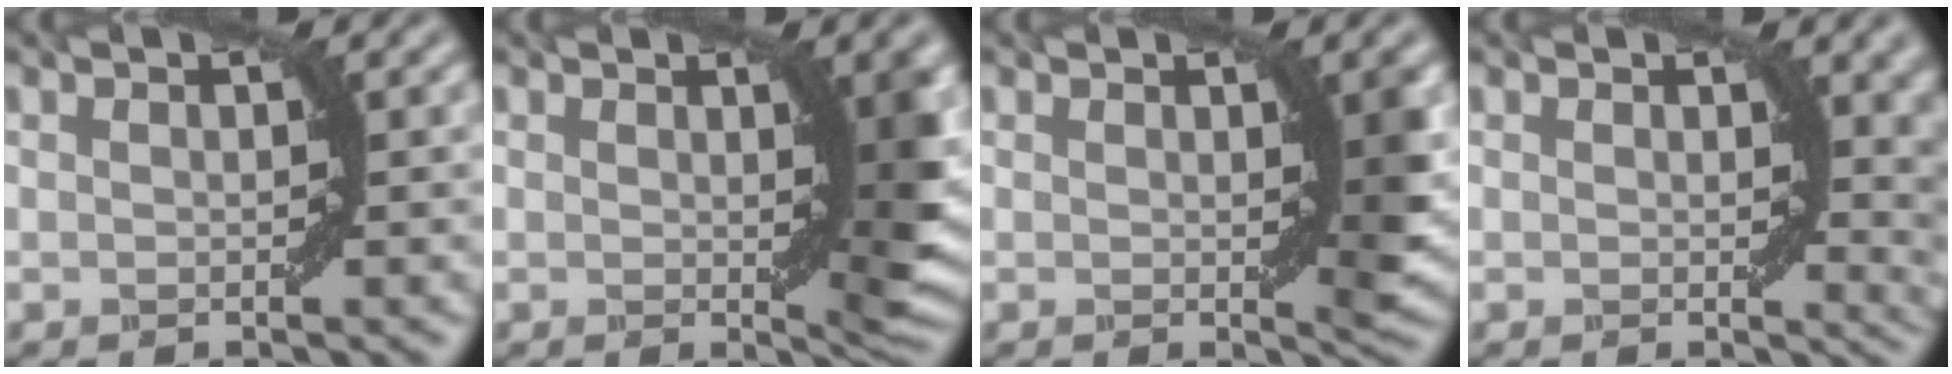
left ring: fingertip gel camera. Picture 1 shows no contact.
{"total": 4.4, "force": [0.7, 0.8, 4.3], "torque": [-0.049, -0.009, 0.014]}
{"total": 2.9, "force": [0.5, 0.4, 2.8], "torque": [-0.032, -0.007, 0.009]}
{"total": 5.1, "force": [1.3, 2.4, 4.3], "torque": [-0.038, -0.010, 0.025]}